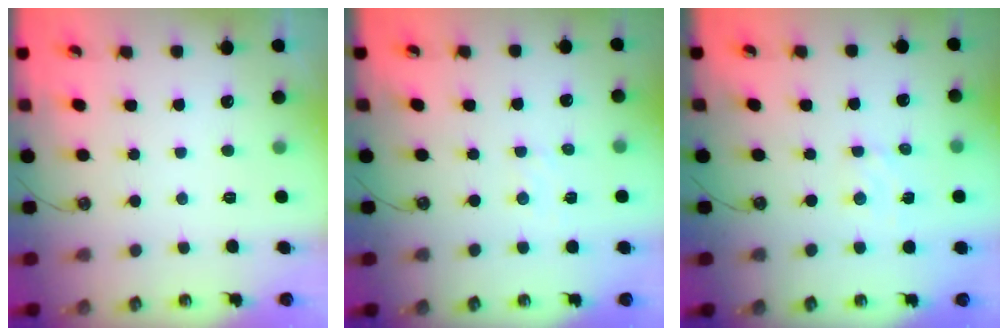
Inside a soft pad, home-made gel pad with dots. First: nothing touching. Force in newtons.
{"total": 2.9, "press": 2.9, "slide": 0.5}
{"total": 3.2, "press": 3.2, "slide": 0.5}